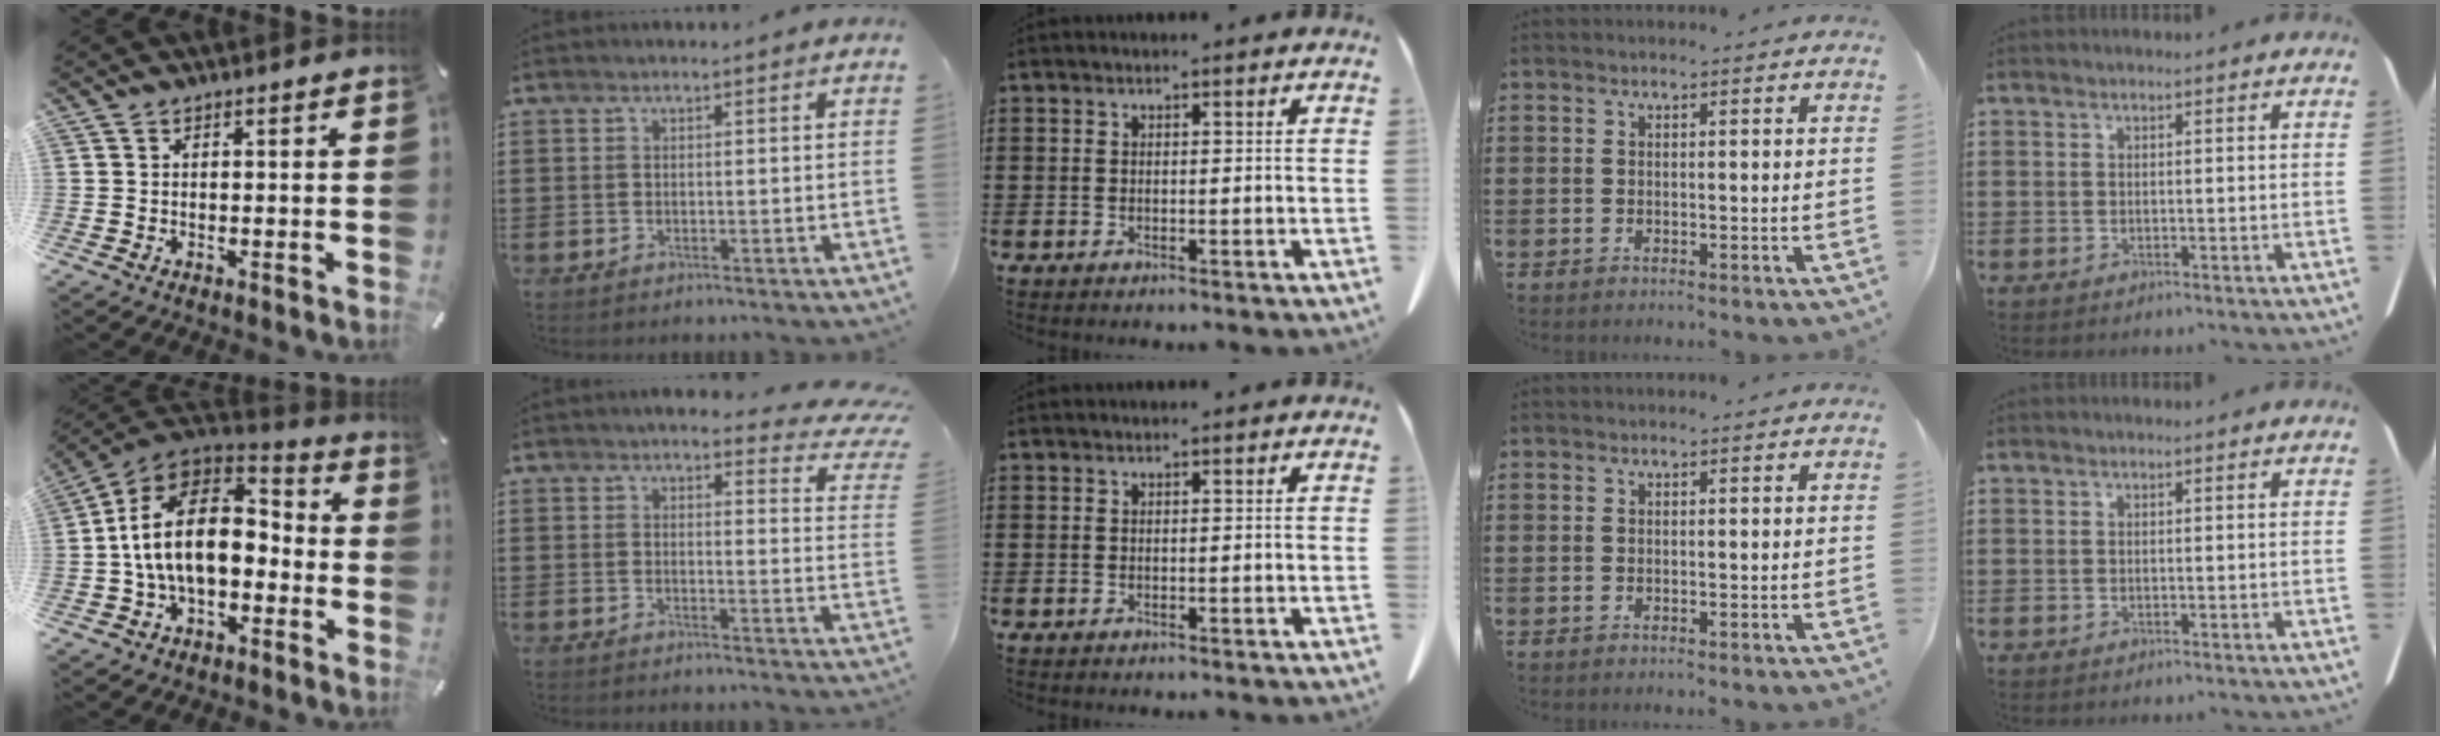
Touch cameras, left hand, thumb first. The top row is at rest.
{"thumb": {"total": 17.9, "force": [-1.3, 11.5, 13.7], "torque": [-0.274, 0.018, -0.027]}, "index": {"total": 4.6, "force": [4.1, 0.6, 2.1], "torque": [-0.041, -0.021, 0.068]}}